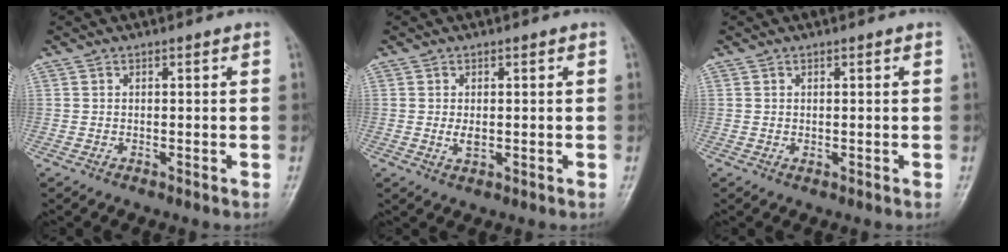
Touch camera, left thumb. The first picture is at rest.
{"total": 2.1, "force": [0.2, 1.1, 1.7], "torque": [-0.028, -0.005, 0.008]}
{"total": 0.7, "force": [0.4, 0.3, 0.5], "torque": [-0.008, -0.002, 0.007]}